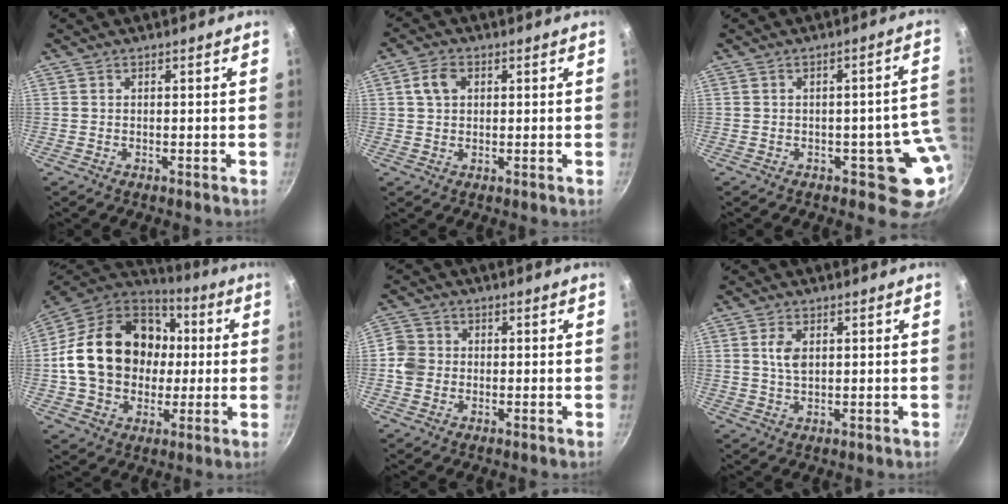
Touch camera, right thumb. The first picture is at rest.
{"total": 4.3, "force": [1.2, 3.1, 2.7], "torque": [-0.040, 0.006, 0.019]}
{"total": 8.4, "force": [-1.4, 5.2, 6.5], "torque": [-0.004, 0.015, -0.012]}
{"total": 24.3, "force": [1.2, 19.0, 15.1], "torque": [-0.244, 0.039, 0.021]}
{"total": 4.4, "force": [-0.7, 4.0, 1.6], "torque": [-0.013, 0.013, -0.023]}
{"total": 3.9, "force": [1.0, 2.2, 3.0], "torque": [-0.053, -0.002, 0.021]}